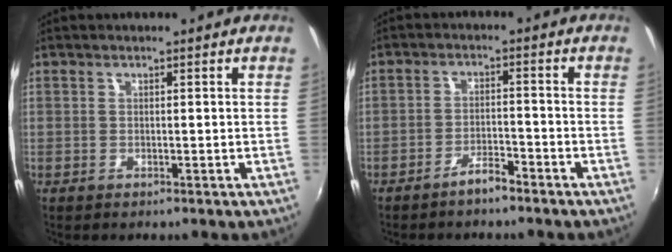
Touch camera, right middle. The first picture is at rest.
{"total": 3.5, "force": [-3.0, 0.6, 1.7], "torque": [-0.046, 0.005, -0.048]}